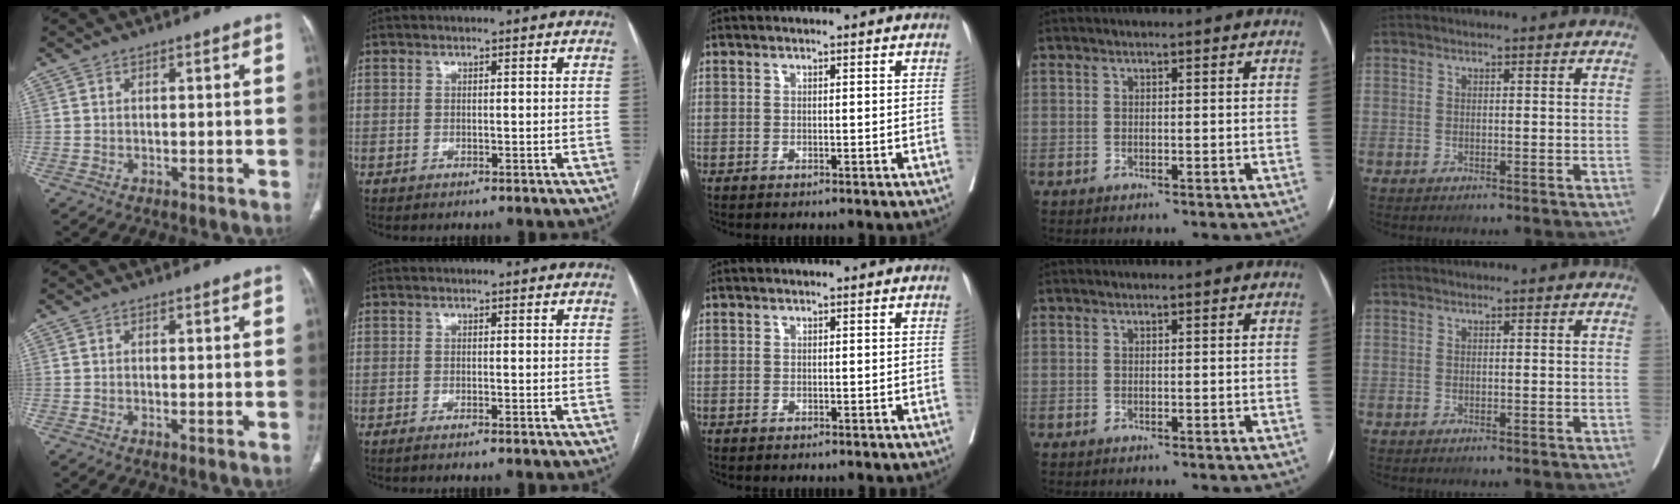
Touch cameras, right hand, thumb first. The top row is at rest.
{"thumb": {"total": 0.9, "force": [-0.2, 0.2, 0.9], "torque": [-0.021, -0.004, -0.005]}, "index": {"total": 1.6, "force": [-1.3, -0.3, 1.0], "torque": [-0.012, 0.001, -0.019]}, "middle": {"total": 0.6, "force": [0.6, 0.0, -0.1], "torque": [0.002, 0.004, 0.009]}}